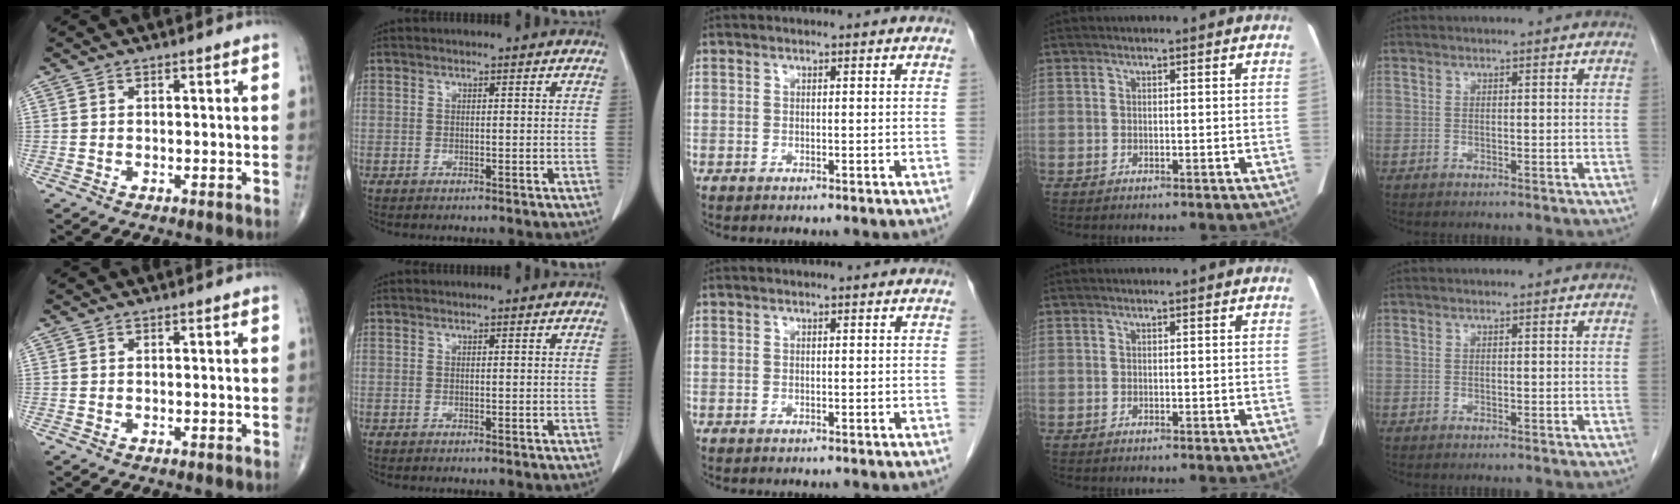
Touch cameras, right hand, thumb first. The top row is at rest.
{}